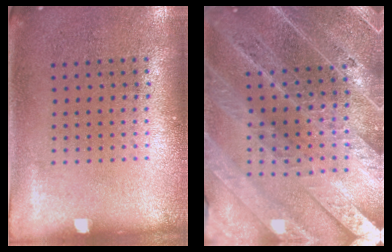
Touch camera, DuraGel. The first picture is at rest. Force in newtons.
{"total": 4.8, "press": 4.3, "slide": 2.3}